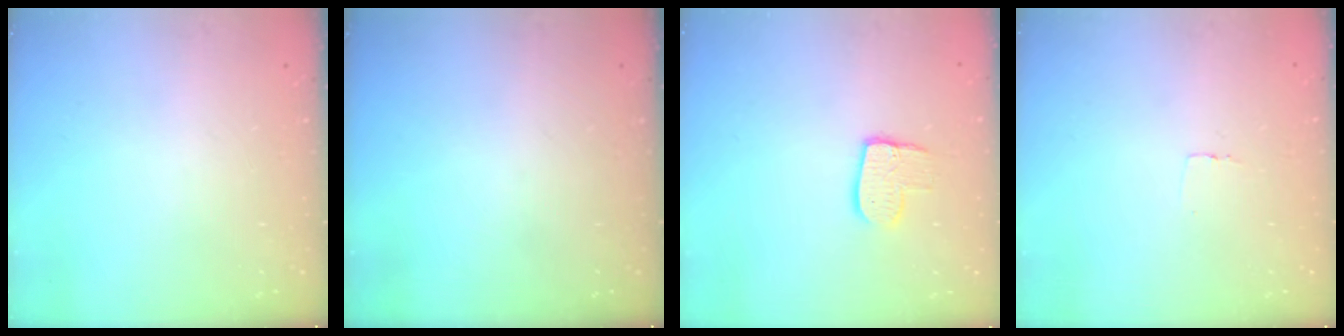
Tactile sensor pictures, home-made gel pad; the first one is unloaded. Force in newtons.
{"total": 0.0}
{"total": 8.9, "press": 8.8, "slide": 0.5}
{"total": 2.3, "press": 2.3, "slide": 0.1}